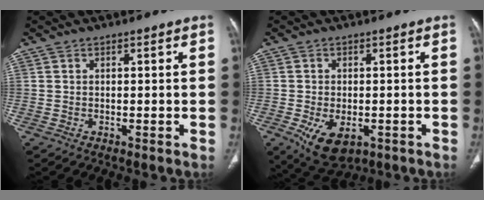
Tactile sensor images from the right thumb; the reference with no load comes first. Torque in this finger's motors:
{"motor_torque": [-0.27, 0.30, 0.37, 0.44, 0.28]}